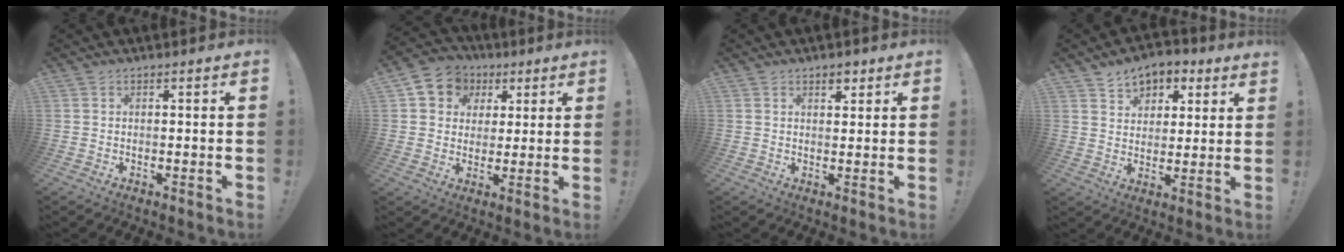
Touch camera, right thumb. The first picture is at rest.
{"total": 8.7, "force": [2.8, 7.8, 2.6], "torque": [-0.040, -0.010, 0.061]}
{"total": 2.9, "force": [1.9, 1.7, 1.3], "torque": [-0.008, -0.008, 0.031]}
{"total": 7.6, "force": [4.7, 5.4, 2.4], "torque": [-0.030, -0.024, 0.090]}